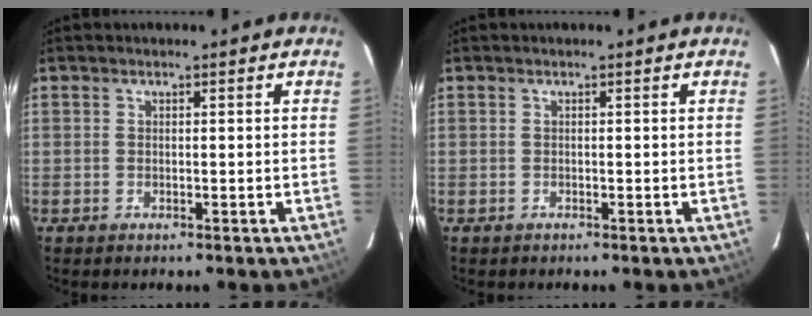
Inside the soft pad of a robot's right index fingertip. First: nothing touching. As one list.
[{"total": 0.0}]